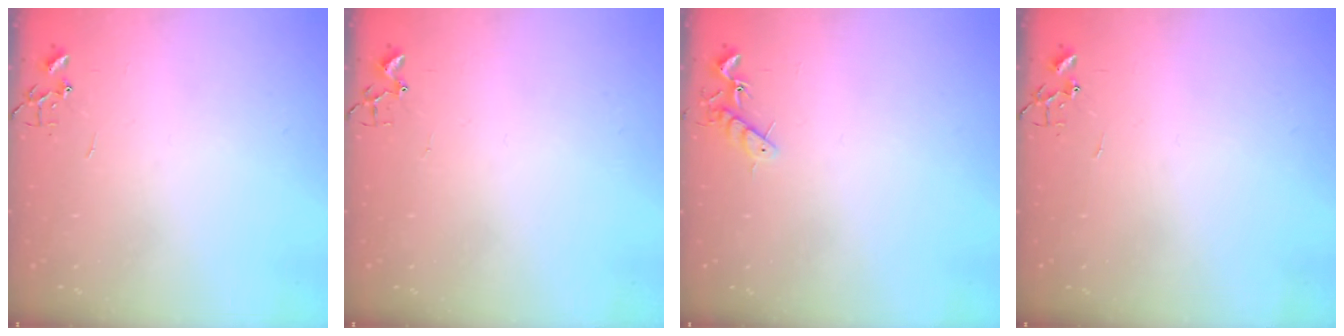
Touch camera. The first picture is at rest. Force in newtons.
{"total": 3.3, "press": 3.3, "slide": 0.5}
{"total": 7.0, "press": 6.9, "slide": 0.9}
{"total": 0.0}